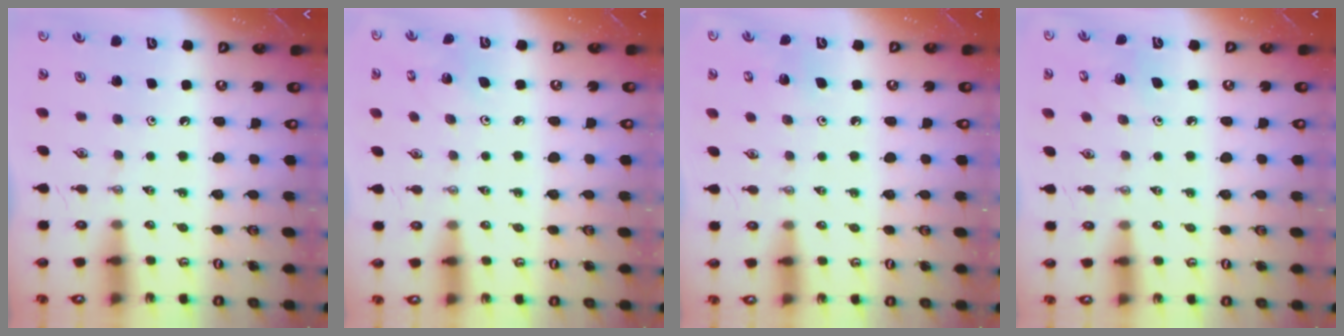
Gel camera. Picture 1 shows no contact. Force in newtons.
{"total": 2.1, "press": 2.1, "slide": 0.1}
{"total": 5.2, "press": 5.2, "slide": 0.3}
{"total": 5.5, "press": 5.5, "slide": 0.4}